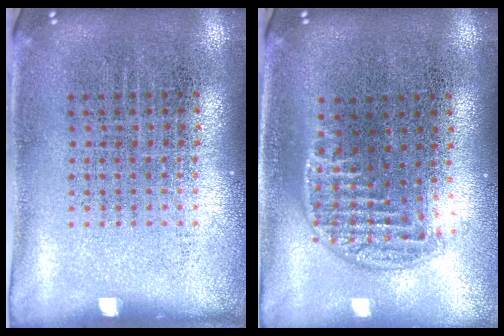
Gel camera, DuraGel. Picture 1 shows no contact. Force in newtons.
{"total": 1.3, "press": 1.1, "slide": 0.6}